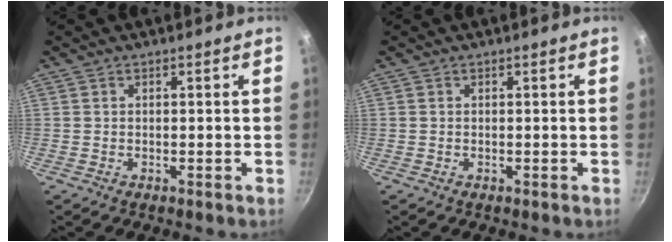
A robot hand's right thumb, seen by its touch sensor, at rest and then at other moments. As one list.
[{"total": 0.0}]